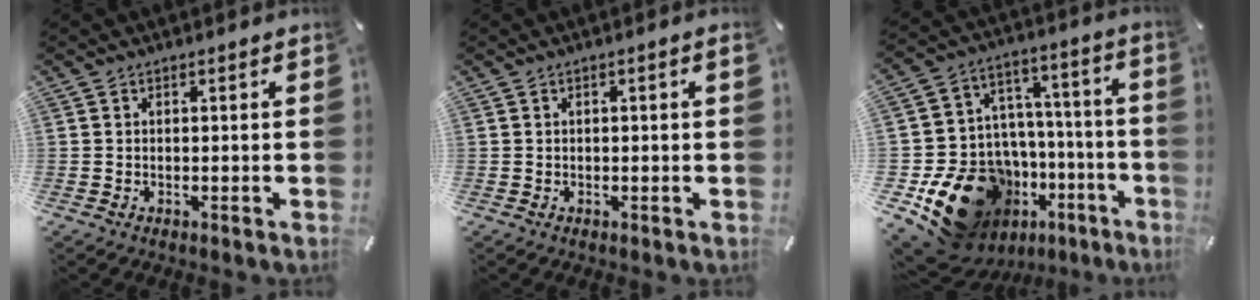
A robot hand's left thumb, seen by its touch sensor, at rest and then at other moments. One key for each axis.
{"total": 1.0, "fx": 0.0, "fy": 0.1, "fz": 1.0, "tx": -0.017, "ty": -0.001, "tz": -0.001}
{"total": 21.5, "fx": -10.9, "fy": 15.1, "fz": 10.7, "tx": -0.179, "ty": 0.033, "tz": -0.151}